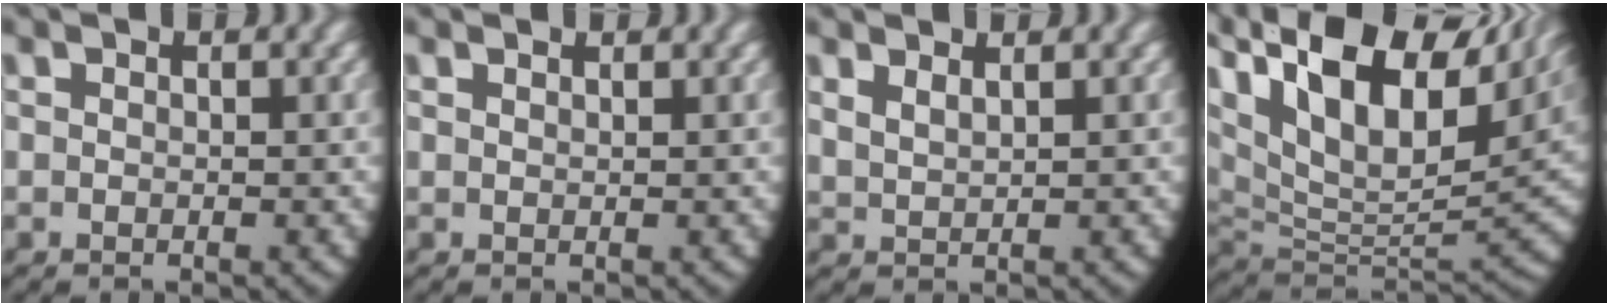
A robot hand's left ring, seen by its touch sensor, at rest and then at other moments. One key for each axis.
{"total": 0.8, "fx": 0.6, "fy": -0.5, "fz": 0.0, "tx": 0.003, "ty": -0.005, "tz": 0.015}
{"total": 1.7, "fx": 1.6, "fy": 0.4, "fz": 0.5, "tx": -0.011, "ty": 0.001, "tz": 0.035}
{"total": 18.2, "fx": 7.2, "fy": 10.8, "fz": 12.8, "tx": -0.236, "ty": 0.010, "tz": 0.104}